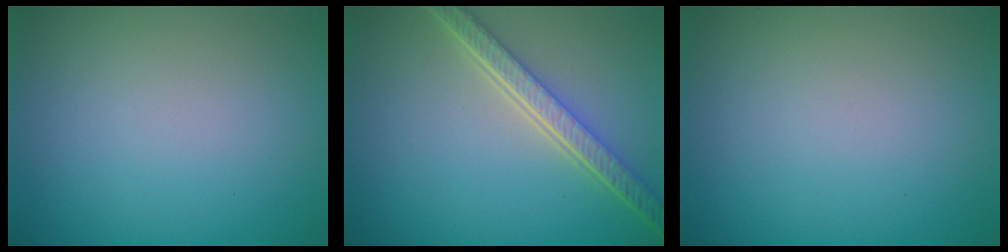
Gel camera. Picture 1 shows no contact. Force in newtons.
{"total": 5.3, "press": 3.9, "slide": 3.6}
{"total": 0.0}